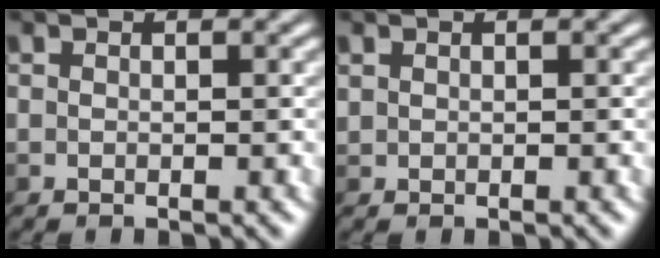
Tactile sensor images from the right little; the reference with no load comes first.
{"total": 0.6, "force": [0.5, 0.3, 0.0], "torque": [-0.003, 0.001, 0.013]}